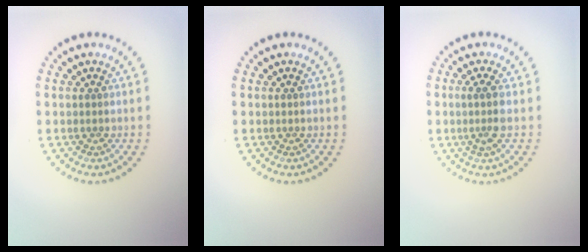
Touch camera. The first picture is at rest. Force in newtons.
{"total": 0.0}
{"total": 2.0, "press": 1.7, "slide": 1.0}